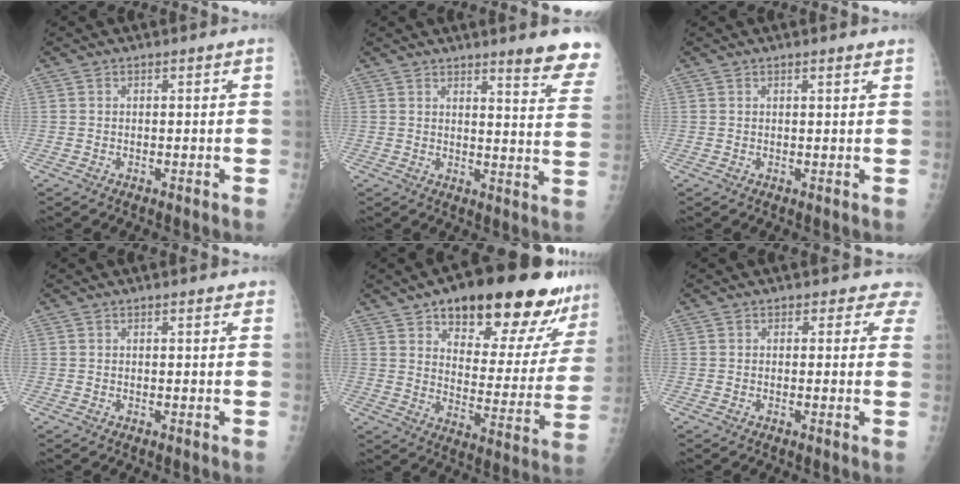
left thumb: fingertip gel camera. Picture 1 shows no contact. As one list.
[{"total": 10.7, "force": [8.6, 1.3, 6.3], "torque": [-0.050, -0.054, 0.090]}, {"total": 1.6, "force": [1.3, 0.2, 0.9], "torque": [-0.006, -0.001, 0.018]}, {"total": 1.6, "force": [1.2, 0.5, 0.8], "torque": [-0.004, -0.002, 0.013]}, {"total": 25.1, "force": [17.3, 9.4, 15.5], "torque": [-0.160, -0.065, 0.237]}, {"total": 3.7, "force": [3.1, 2.1, 0.0], "torque": [0.038, -0.013, 0.010]}]